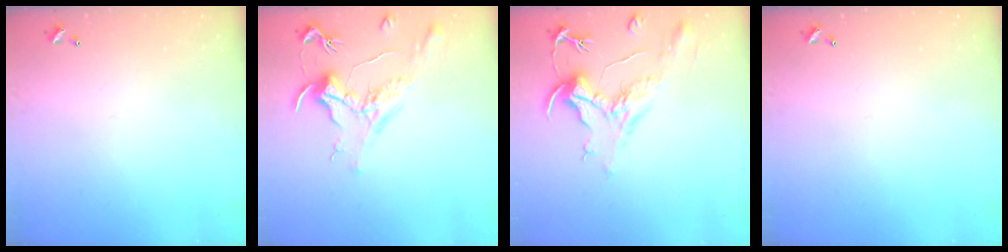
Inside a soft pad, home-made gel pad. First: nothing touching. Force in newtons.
{"total": 1.6, "press": 1.4, "slide": 0.7}
{"total": 2.1, "press": 1.6, "slide": 1.4}
{"total": 0.0}